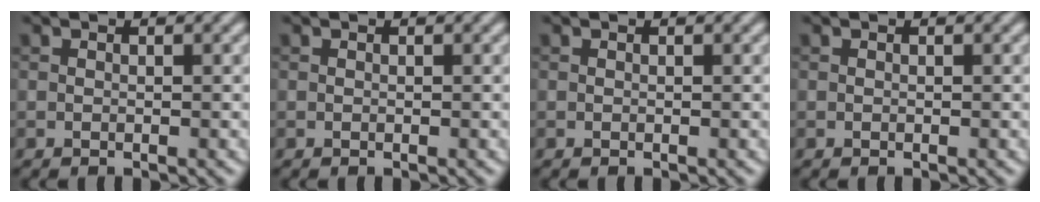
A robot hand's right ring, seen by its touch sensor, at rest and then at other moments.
{"total": 0.0}
{"total": 0.0}
{"total": 0.0}